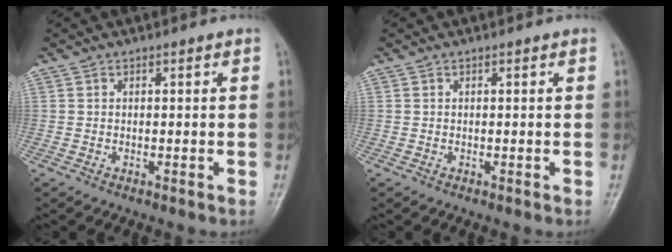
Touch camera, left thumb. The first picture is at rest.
{"total": 0.0}